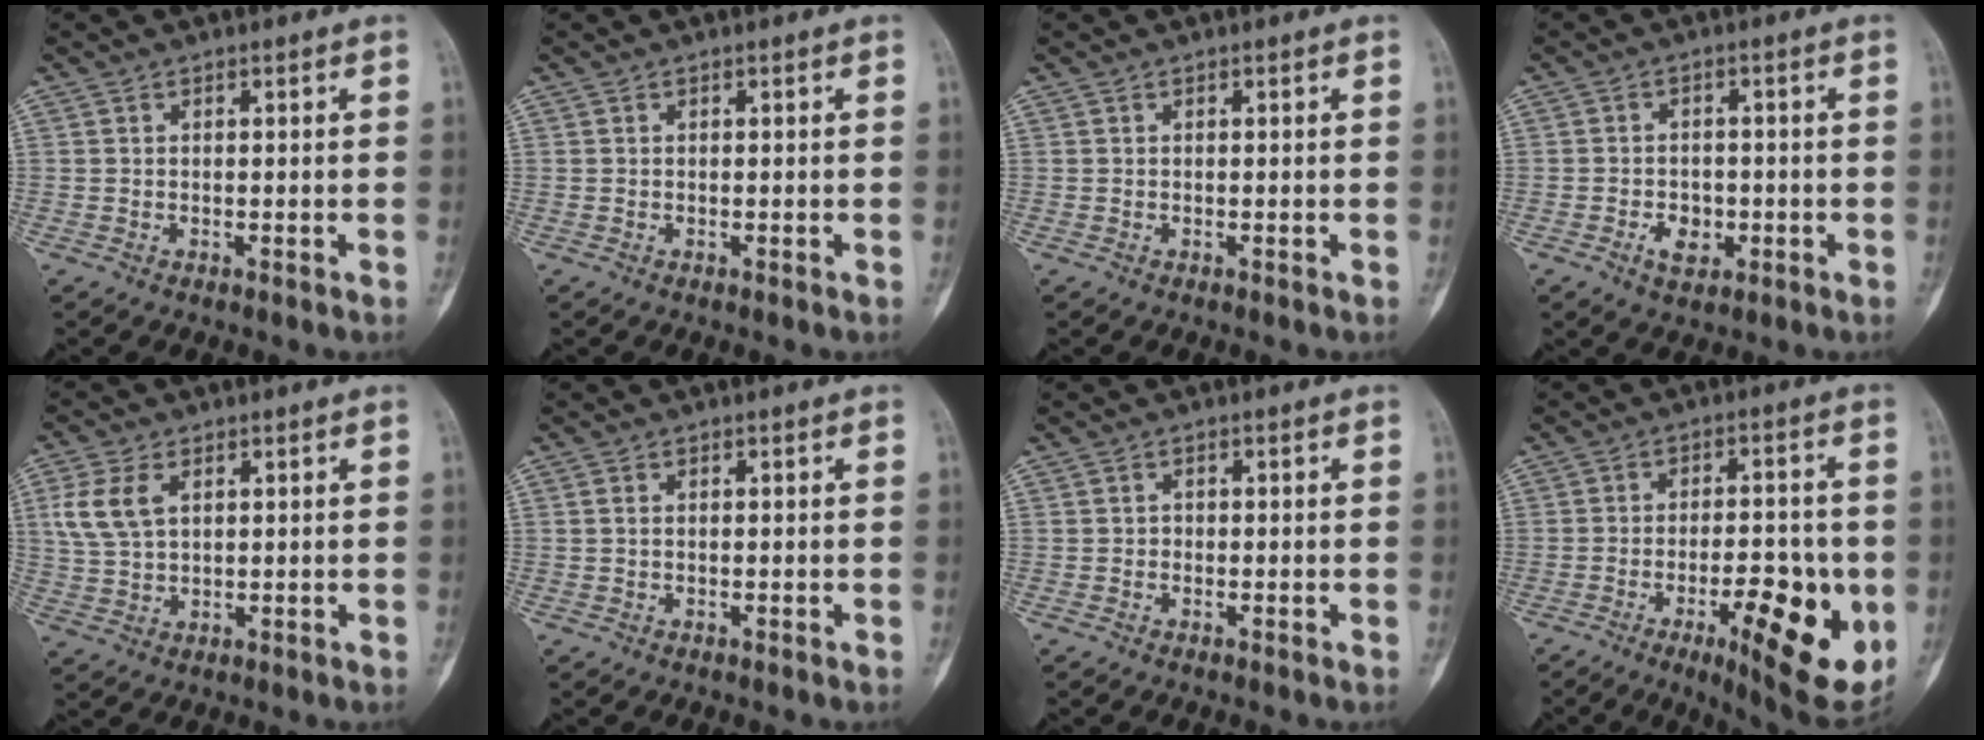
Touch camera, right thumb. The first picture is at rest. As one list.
[{"total": 0.0}, {"total": 0.0}, {"total": 4.3, "force": [-1.6, 3.0, 2.6], "torque": [-0.030, 0.007, -0.025]}, {"total": 7.4, "force": [2.3, 4.5, 5.4], "torque": [-0.117, 0.003, 0.051]}, {"total": 0.8, "force": [0.2, 0.5, 0.6], "torque": [-0.015, 0.002, 0.006]}, {"total": 0.6, "force": [-0.2, 0.5, 0.0], "torque": [0.008, 0.003, -0.006]}, {"total": 17.4, "force": [-5.0, 5.6, 15.7], "torque": [-0.196, 0.002, -0.061]}]